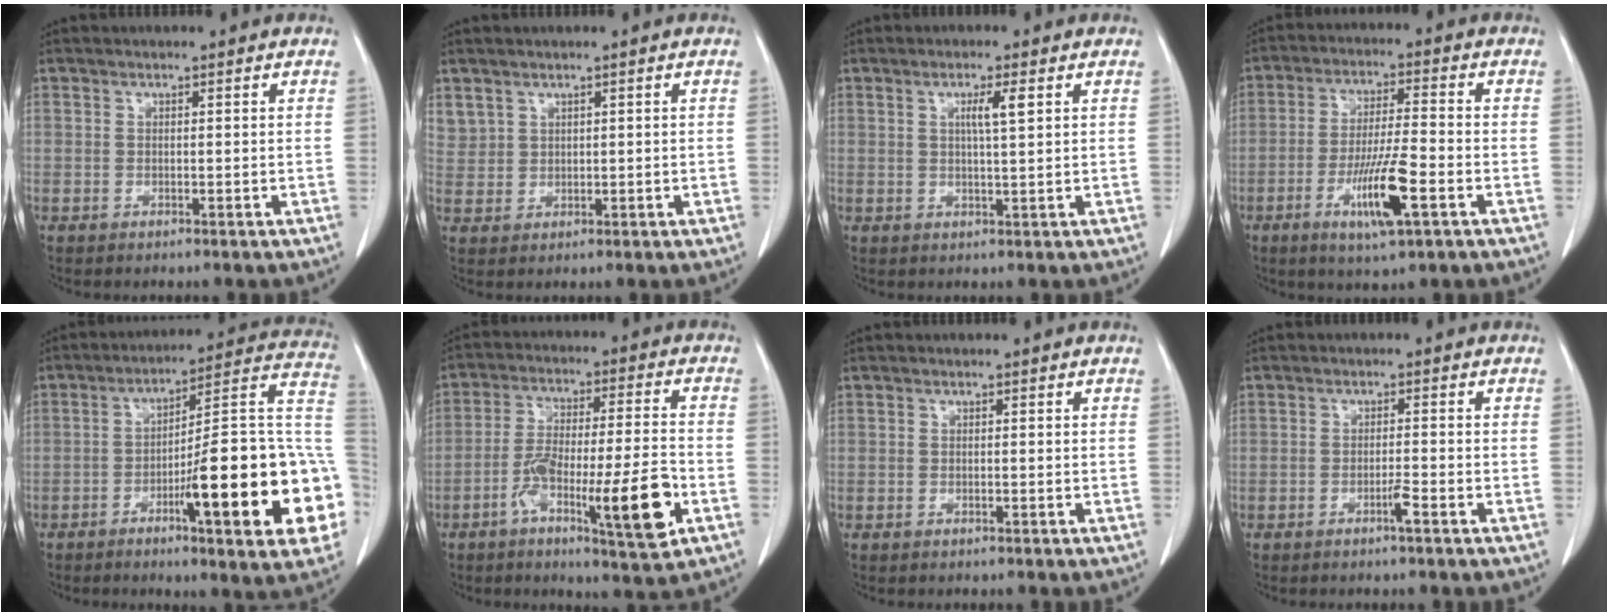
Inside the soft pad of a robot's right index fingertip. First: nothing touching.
{"total": 3.5, "force": [2.2, 2.6, 0.7], "torque": [-0.019, 0.010, 0.057]}
{"total": 3.2, "force": [1.1, -0.1, 3.0], "torque": [-0.053, 0.000, 0.018]}
{"total": 10.0, "force": [-4.0, 0.8, 9.1], "torque": [-0.169, -0.013, -0.070]}
{"total": 23.4, "force": [-6.4, 2.3, 22.4], "torque": [-0.232, 0.013, -0.090]}
{"total": 14.2, "force": [-5.7, 1.4, 12.9], "torque": [-0.221, -0.002, -0.091]}
{"total": 0.0}
{"total": 1.8, "force": [-1.1, -0.2, 1.4], "torque": [-0.027, -0.001, -0.021]}